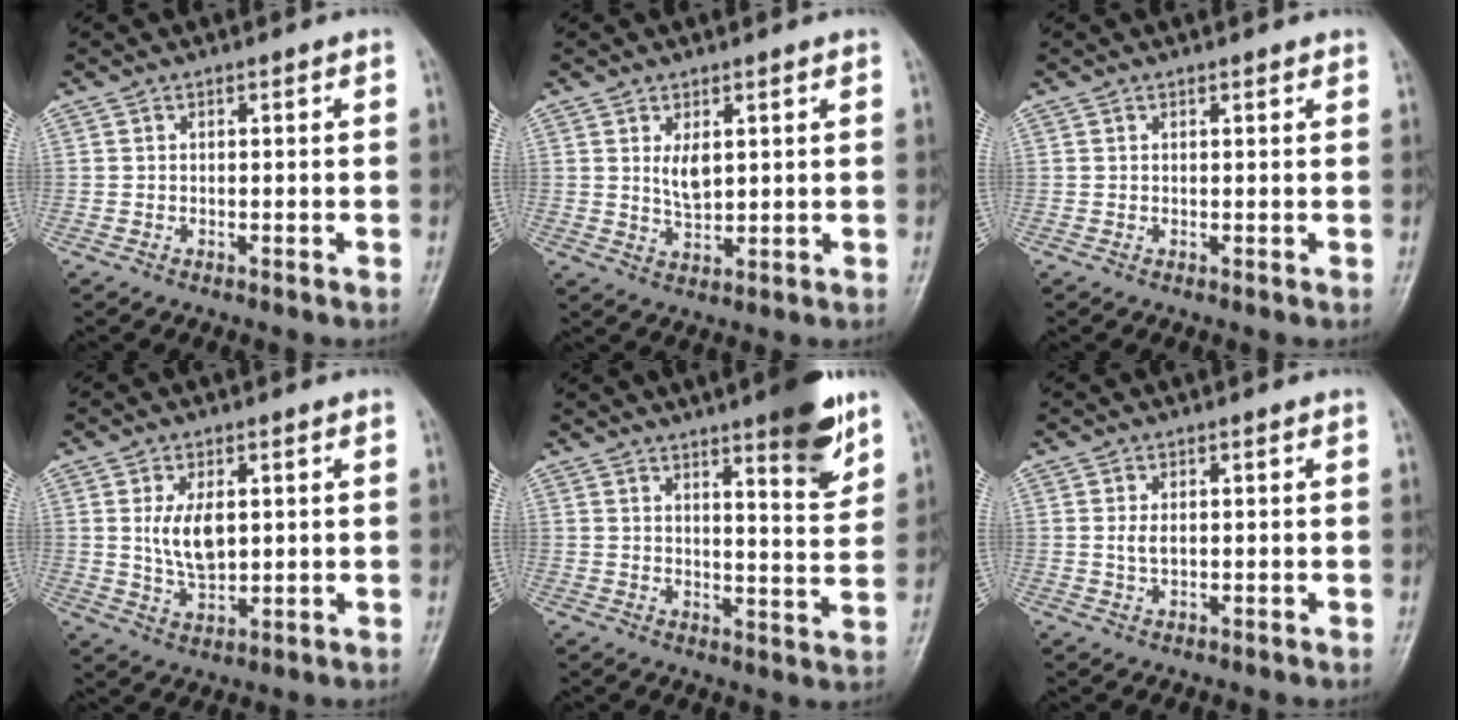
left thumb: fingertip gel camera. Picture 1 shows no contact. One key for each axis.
{"total": 4.1, "fx": 1.4, "fy": 2.0, "fz": 3.3, "tx": -0.051, "ty": -0.017, "tz": 0.031}
{"total": 1.0, "fx": 0.8, "fy": 0.3, "fz": 0.6, "tx": -0.006, "ty": -0.001, "tz": 0.008}
{"total": 7.0, "fx": 1.4, "fy": 3.7, "fz": 5.8, "tx": -0.097, "ty": -0.013, "tz": 0.033}
{"total": 11.0, "fx": 7.0, "fy": 2.0, "fz": 8.2, "tx": -0.093, "ty": -0.045, "tz": 0.095}
{"total": 2.1, "fx": 0.4, "fy": 1.0, "fz": 1.8, "tx": -0.034, "ty": -0.003, "tz": 0.010}